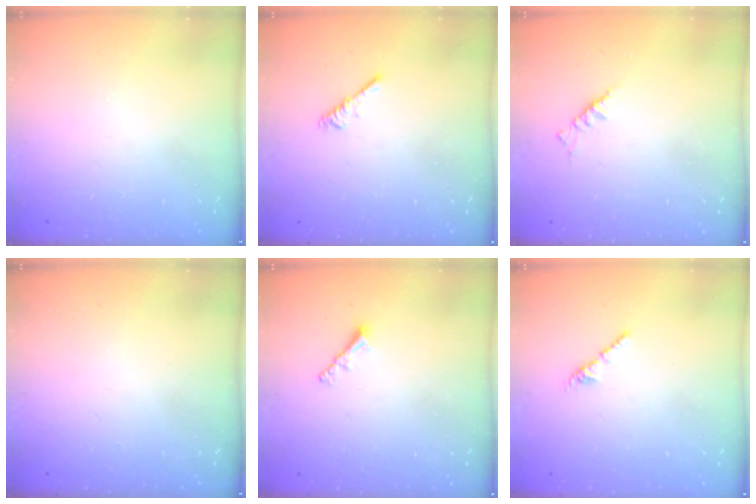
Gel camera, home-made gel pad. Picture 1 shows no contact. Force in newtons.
{"total": 2.2, "press": 2.1, "slide": 0.5}
{"total": 2.3, "press": 2.2, "slide": 0.5}
{"total": 0.0}
{"total": 1.9, "press": 1.9, "slide": 0.5}
{"total": 2.4, "press": 2.3, "slide": 0.8}